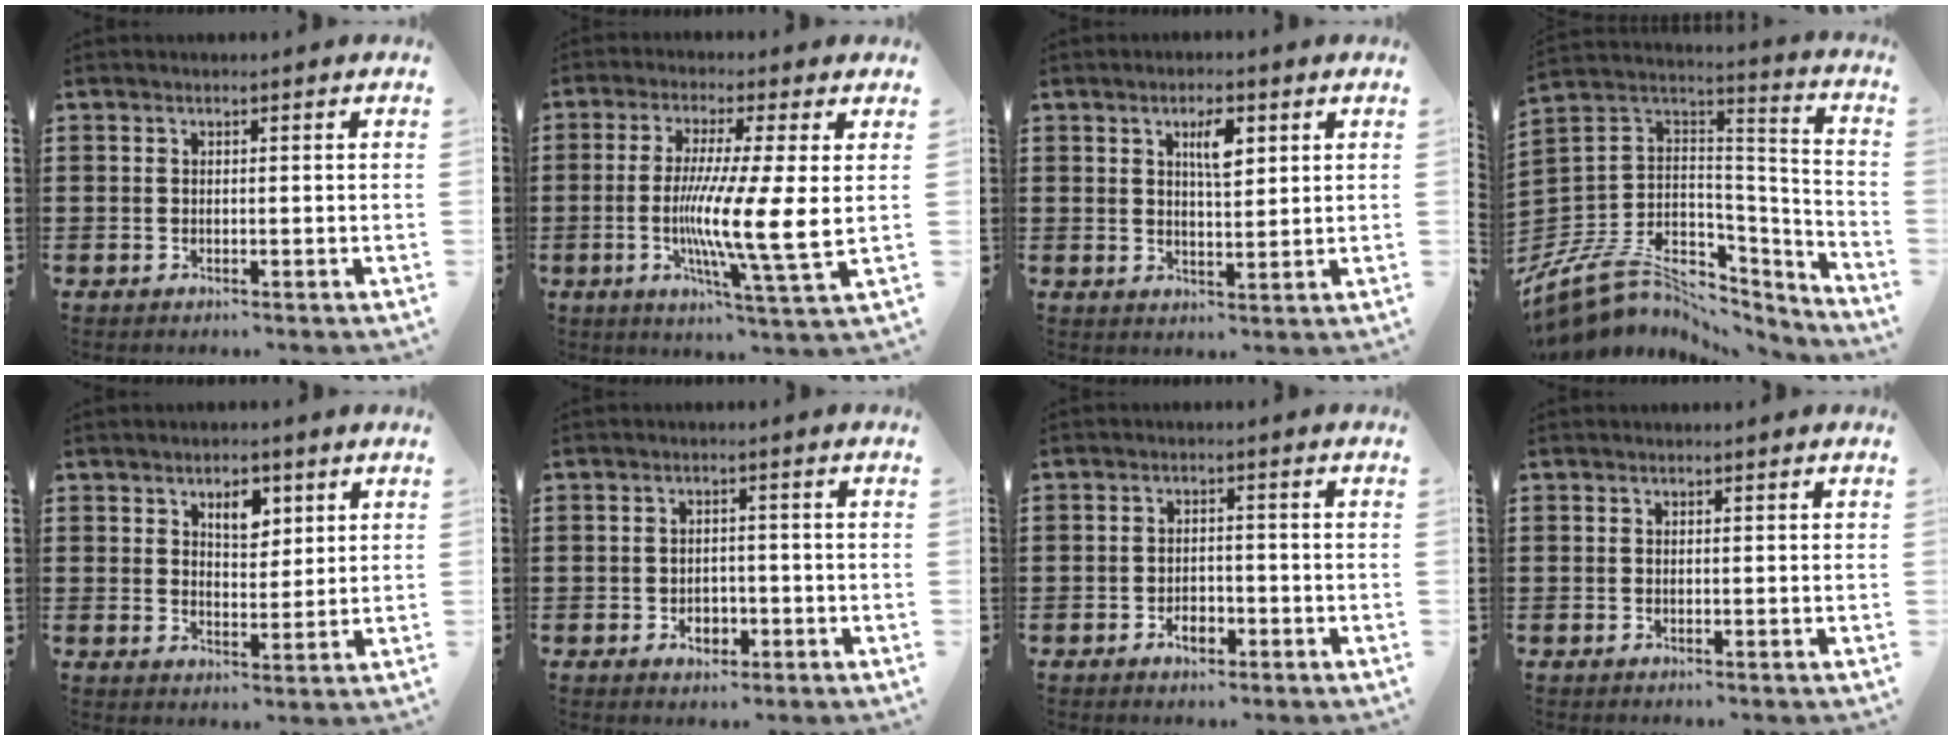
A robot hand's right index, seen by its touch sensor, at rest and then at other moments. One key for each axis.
{"total": 10.3, "fx": -0.5, "fy": -0.3, "fz": 10.3, "tx": -0.191, "ty": -0.014, "tz": -0.012}
{"total": 4.5, "fx": 2.0, "fy": 1.4, "fz": 3.7, "tx": -0.064, "ty": 0.002, "tz": 0.029}
{"total": 8.6, "fx": -4.7, "fy": 6.1, "fz": 3.8, "tx": -0.105, "ty": -0.007, "tz": -0.087}
{"total": 4.7, "fx": 2.6, "fy": 2.7, "fz": 2.8, "tx": -0.041, "ty": 0.002, "tz": 0.042}
{"total": 2.7, "fx": -1.2, "fy": 1.9, "fz": 1.6, "tx": -0.026, "ty": -0.003, "tz": -0.025}
{"total": 2.8, "fx": -1.6, "fy": 1.5, "fz": 1.7, "tx": -0.034, "ty": 0.002, "tz": -0.032}
{"total": 0.0}